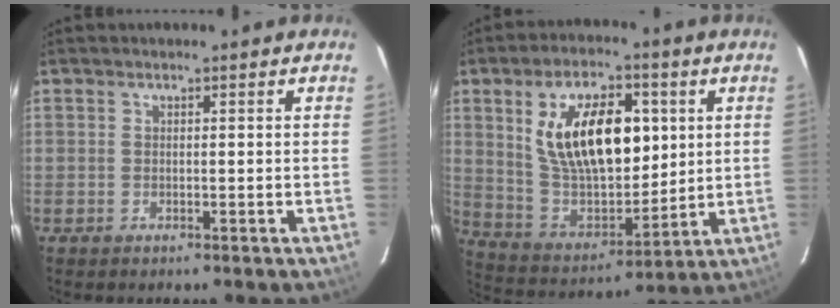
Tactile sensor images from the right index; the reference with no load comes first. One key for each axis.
{"total": 19.9, "fx": 5.5, "fy": 10.5, "fz": 15.9, "tx": -0.282, "ty": 0.008, "tz": 0.114}